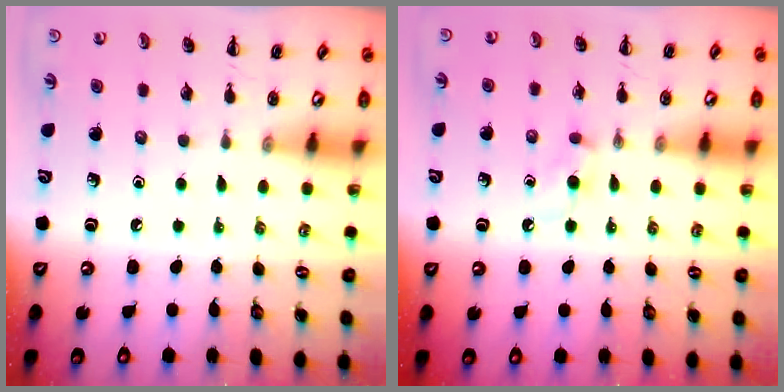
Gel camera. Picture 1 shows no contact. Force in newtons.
{"total": 2.7, "press": 2.5, "slide": 1.2}